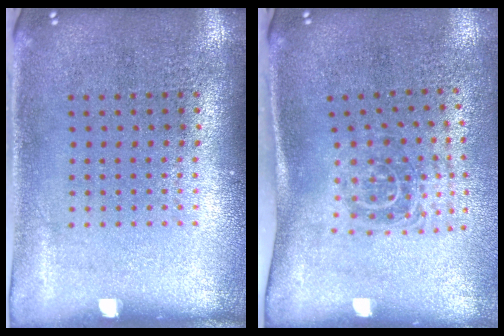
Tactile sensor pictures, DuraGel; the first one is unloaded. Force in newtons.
{"total": 1.7, "press": 1.2, "slide": 1.3}